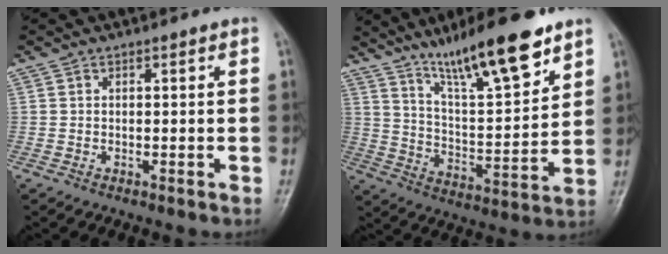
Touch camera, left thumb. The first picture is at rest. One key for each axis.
{"total": 17.5, "fx": 12.2, "fy": 3.4, "fz": 12.2, "tx": -0.182, "ty": -0.064, "tz": 0.213}